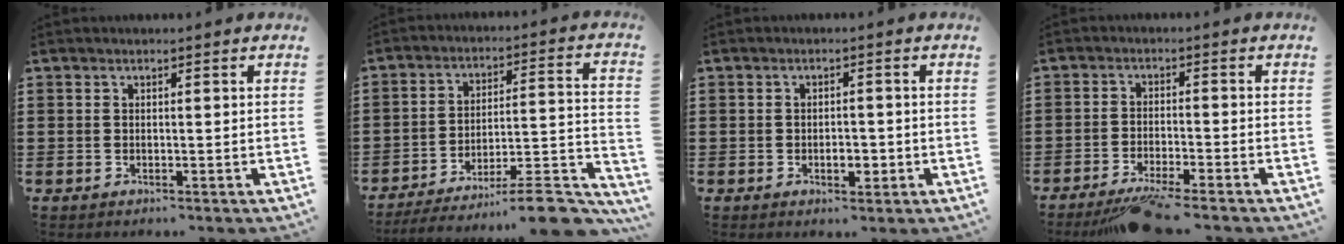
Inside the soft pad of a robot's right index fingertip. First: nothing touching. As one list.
[{"total": 10.0, "force": [-8.4, 1.0, 5.3], "torque": [-0.068, 0.015, -0.161]}, {"total": 3.1, "force": [-1.0, 1.4, 2.5], "torque": [-0.047, 0.004, -0.018]}, {"total": 4.4, "force": [-3.9, -0.4, 1.9], "torque": [-0.032, -0.010, -0.072]}]